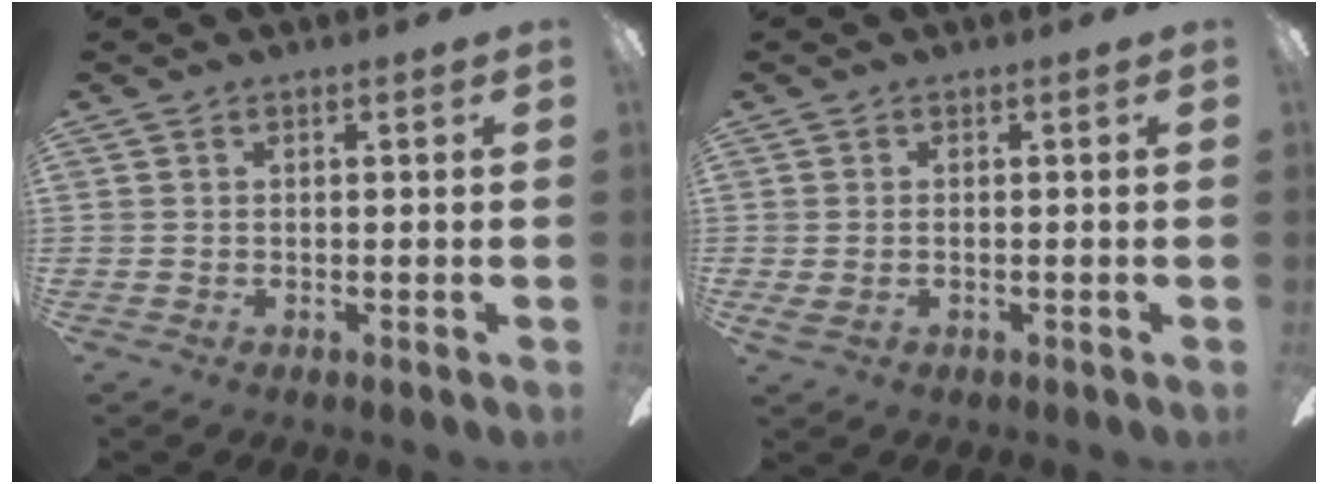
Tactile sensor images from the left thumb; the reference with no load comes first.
{"total": 1.6, "force": [-0.3, 0.9, 1.3], "torque": [-0.030, 0.001, -0.007]}